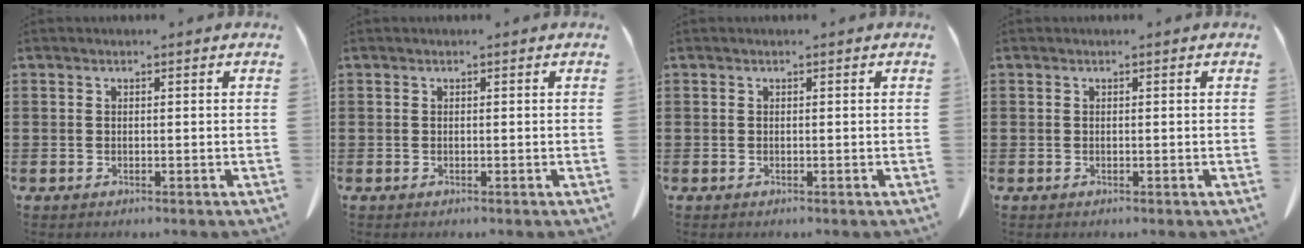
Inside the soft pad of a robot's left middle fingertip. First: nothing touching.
{"total": 0.0}
{"total": 0.0}
{"total": 0.0}